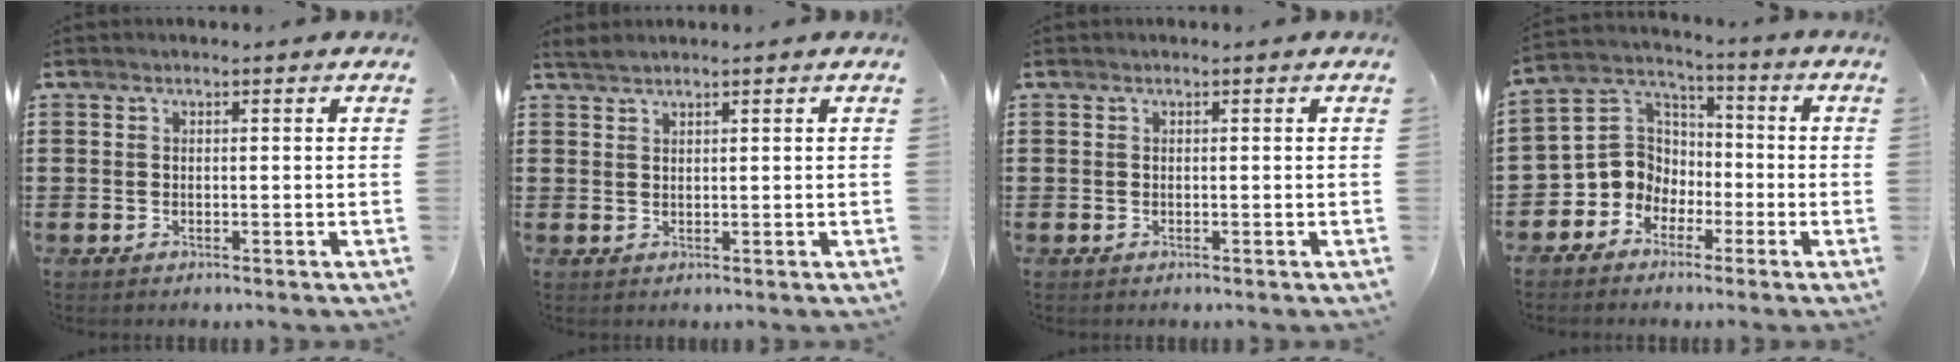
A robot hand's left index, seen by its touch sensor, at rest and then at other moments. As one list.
[{"total": 1.2, "force": [1.1, 0.1, 0.5], "torque": [-0.012, 0.000, 0.022]}, {"total": 0.0}, {"total": 7.7, "force": [-2.5, 7.0, 2.2], "torque": [-0.091, 0.005, -0.056]}]